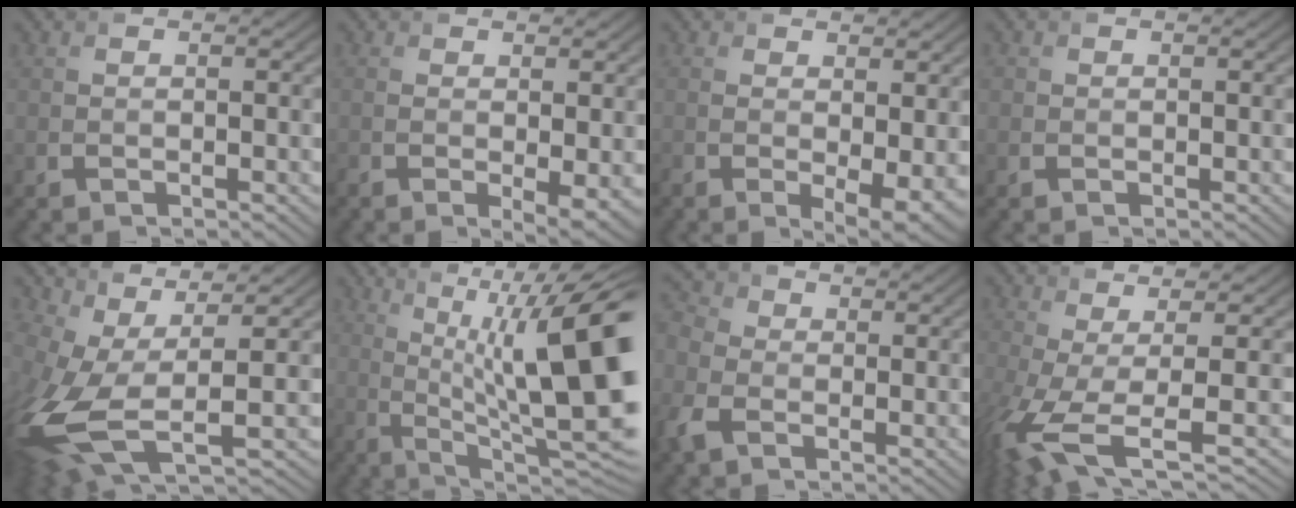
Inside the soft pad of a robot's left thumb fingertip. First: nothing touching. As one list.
[{"total": 3.1, "force": [-0.1, 0.6, 3.1], "torque": [-0.051, -0.011, 0.000]}, {"total": 4.7, "force": [-0.1, 1.6, 4.4], "torque": [-0.071, -0.013, 0.007]}, {"total": 0.7, "force": [0.1, 0.7, 0.2], "torque": [0.000, 0.002, -0.001]}, {"total": 11.7, "force": [-1.7, 4.7, 10.6], "torque": [-0.250, -0.005, -0.027]}, {"total": 17.4, "force": [1.7, 5.3, 16.4], "torque": [-0.234, 0.016, 0.036]}, {"total": 5.9, "force": [-1.8, 4.3, 3.6], "torque": [-0.107, 0.000, -0.054]}, {"total": 7.5, "force": [-1.7, 1.7, 7.1], "torque": [-0.132, -0.011, -0.036]}]